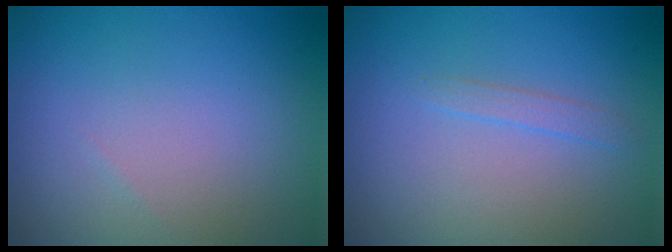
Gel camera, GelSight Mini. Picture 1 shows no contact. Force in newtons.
{"total": 1.0, "press": 1.0, "slide": 0.1}